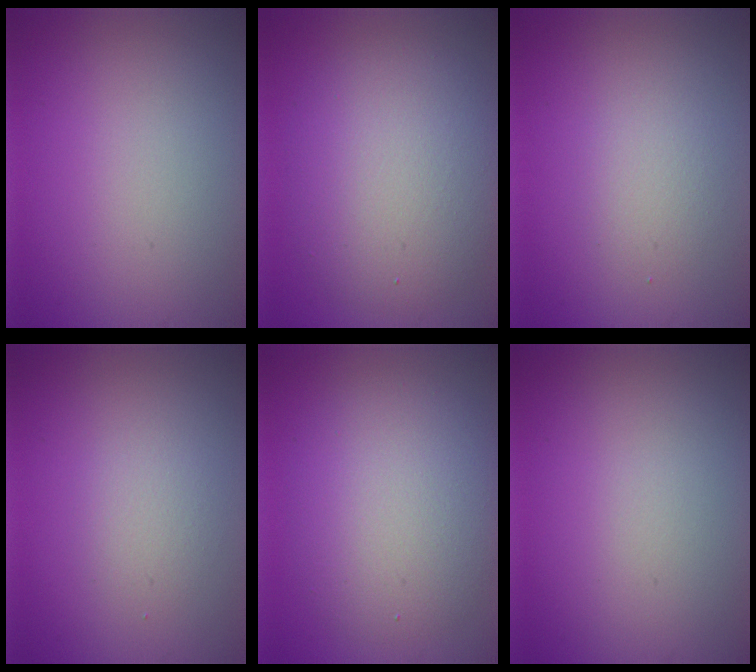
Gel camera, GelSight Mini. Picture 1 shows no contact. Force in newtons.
{"total": 7.1, "press": 7.0, "slide": 0.6}
{"total": 1.8, "press": 1.8, "slide": 0.1}
{"total": 1.7, "press": 1.7, "slide": 0.1}
{"total": 6.1, "press": 6.1, "slide": 0.3}
{"total": 0.0}